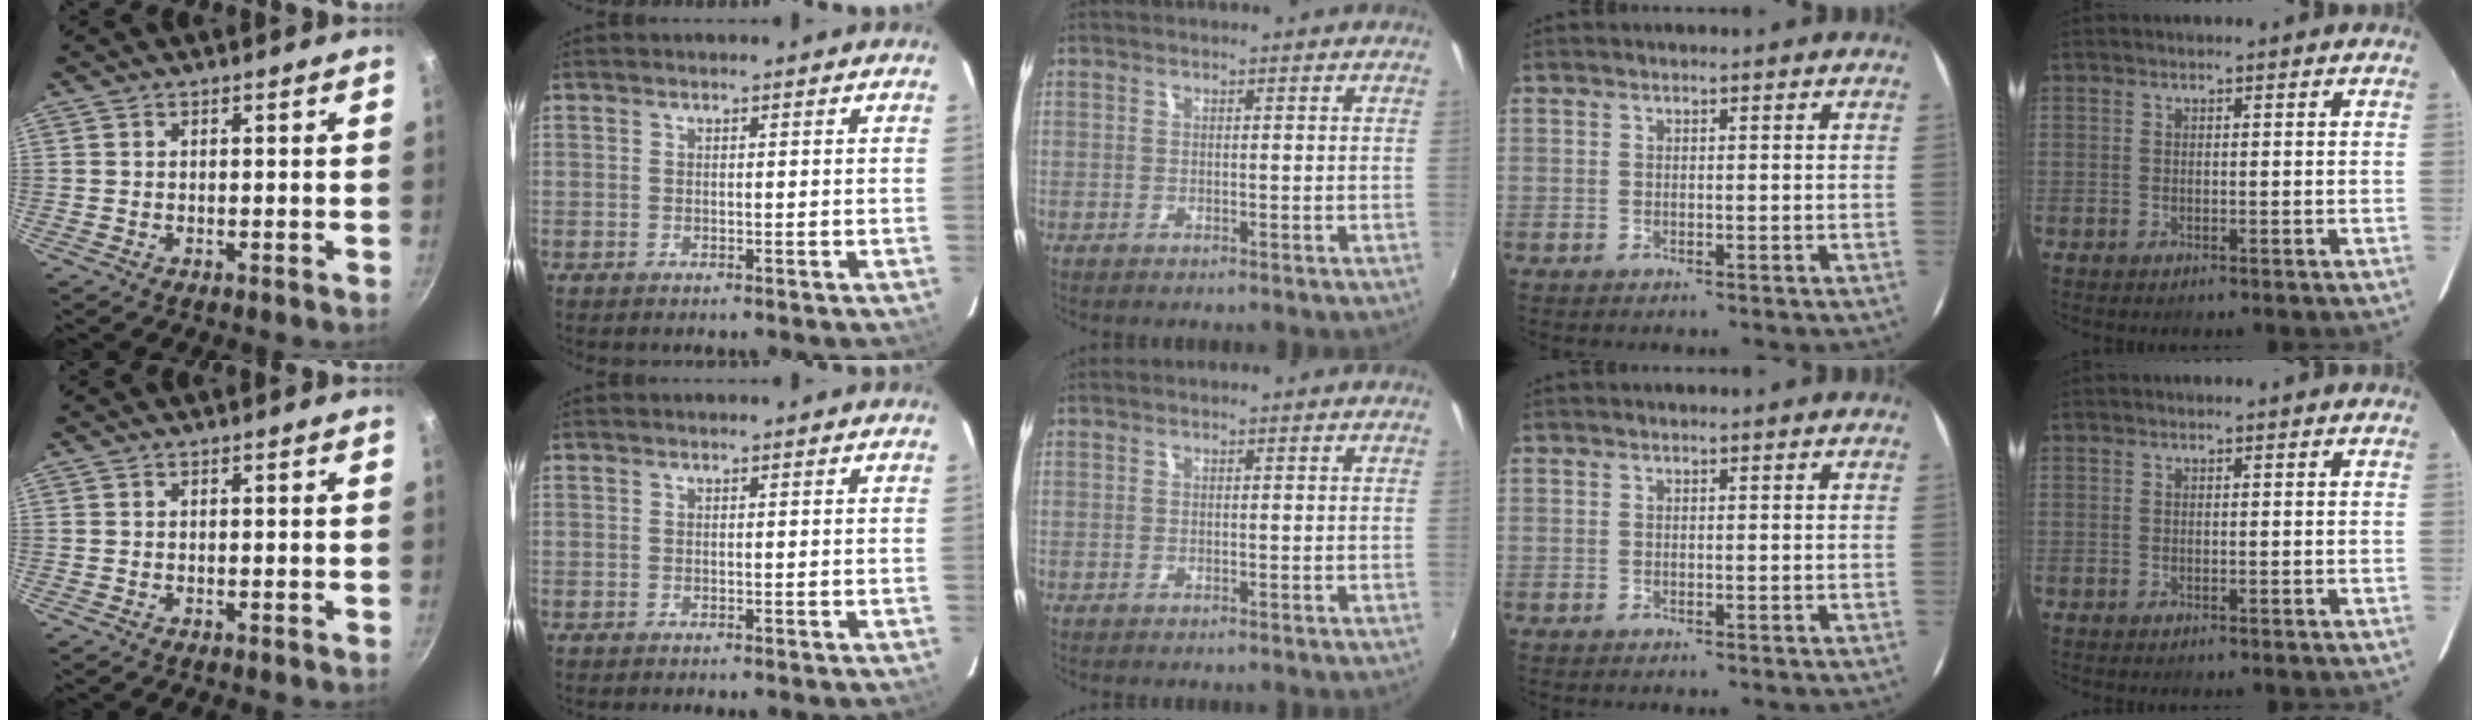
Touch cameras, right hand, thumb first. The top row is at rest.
{}